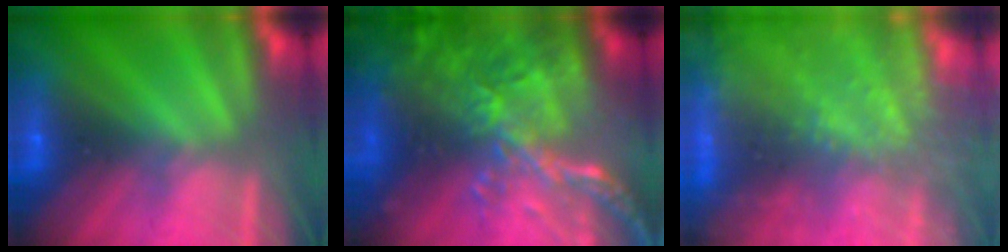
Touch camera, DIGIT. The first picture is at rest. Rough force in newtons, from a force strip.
{"total": 12.7}
{"total": 5.8}